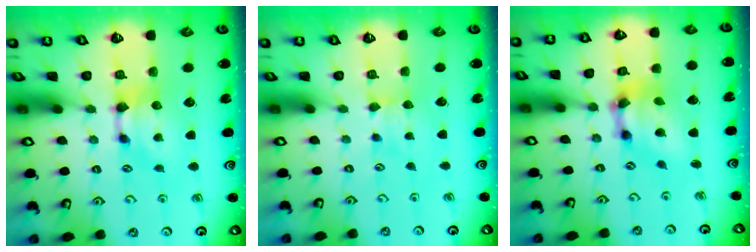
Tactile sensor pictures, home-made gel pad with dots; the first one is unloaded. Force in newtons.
{"total": 2.4, "press": 2.3, "slide": 0.6}
{"total": 6.4, "press": 6.0, "slide": 2.0}